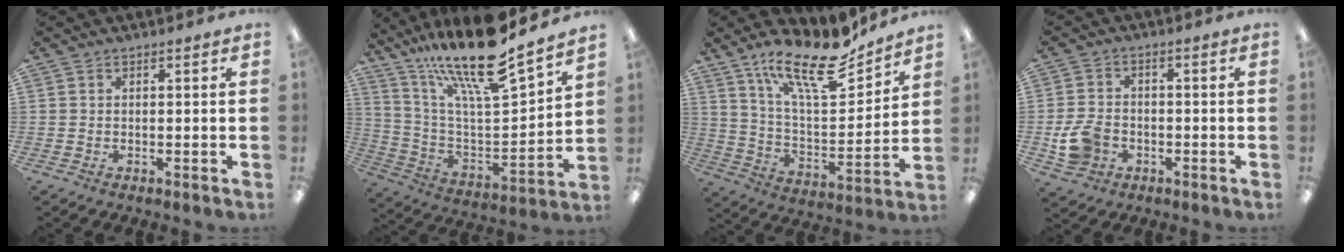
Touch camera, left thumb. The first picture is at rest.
{"total": 22.3, "force": [17.7, 4.6, 12.8], "torque": [-0.225, -0.123, 0.295]}
{"total": 20.4, "force": [14.7, 6.4, 12.6], "torque": [-0.217, -0.093, 0.249]}
{"total": 7.5, "force": [-2.5, 5.8, 4.1], "torque": [-0.081, 0.010, -0.044]}